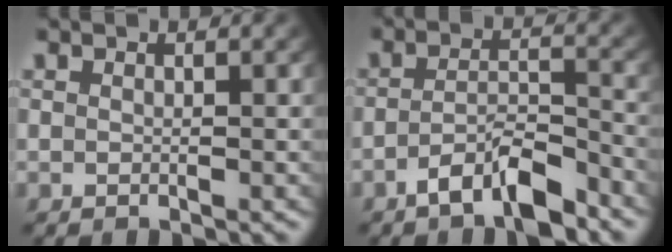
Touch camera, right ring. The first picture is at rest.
{"total": 5.4, "force": [-4.1, 1.9, 3.0], "torque": [-0.037, -0.004, -0.069]}